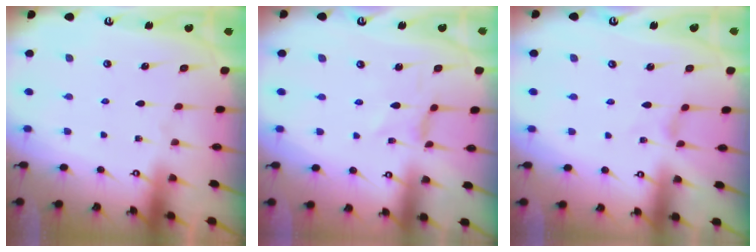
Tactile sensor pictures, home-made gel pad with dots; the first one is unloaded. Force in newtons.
{"total": 0.0}
{"total": 0.0}